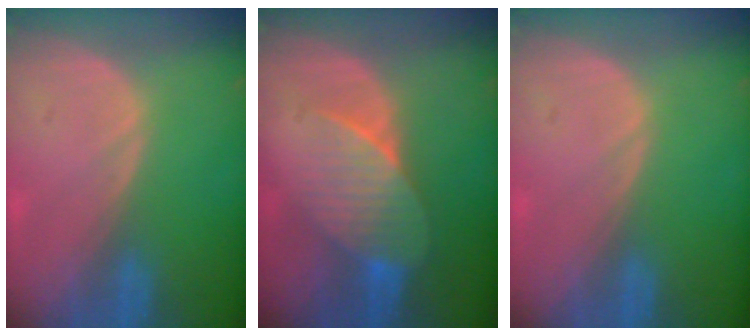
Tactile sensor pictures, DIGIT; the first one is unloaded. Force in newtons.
{"total": 7.4, "press": 6.9, "slide": 2.6}
{"total": 0.0}